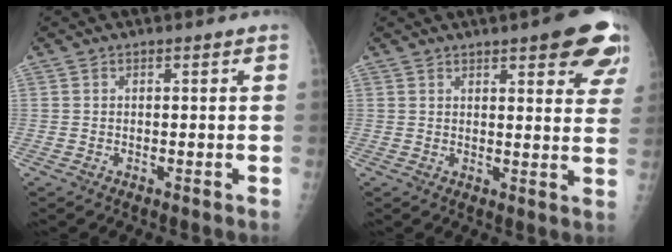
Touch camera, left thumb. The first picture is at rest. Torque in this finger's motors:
{"motor_torque": [1.54, 1.55, 1.04, -0.44, 0.04]}